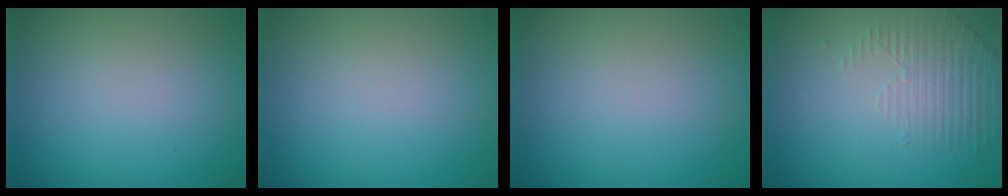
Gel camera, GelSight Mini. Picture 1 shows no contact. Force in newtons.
{"total": 0.0}
{"total": 0.0}
{"total": 1.5, "press": 0.9, "slide": 1.2}